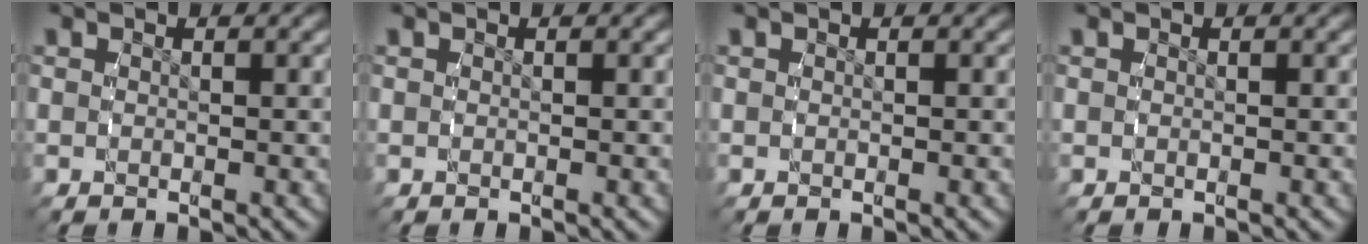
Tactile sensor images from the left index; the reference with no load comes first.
{"total": 0.0}
{"total": 0.0}
{"total": 0.0}